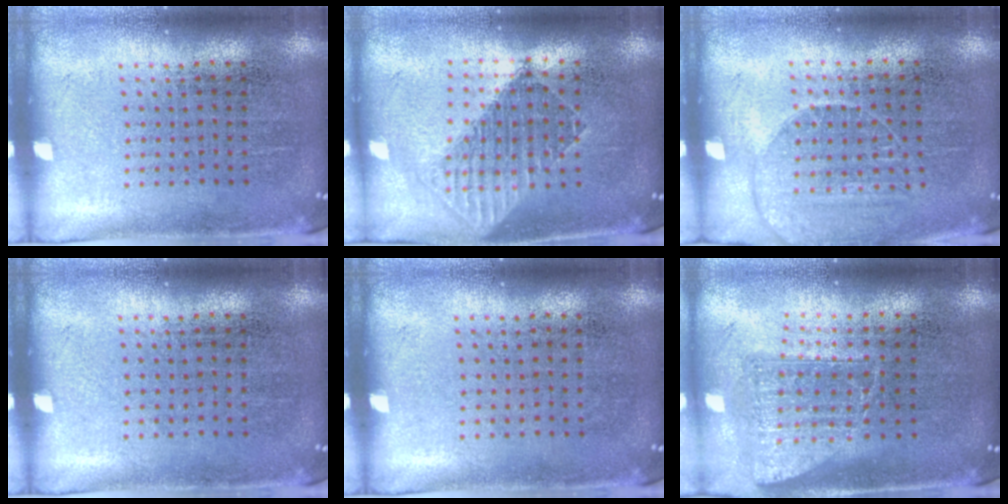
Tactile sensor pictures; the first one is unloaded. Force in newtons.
{"total": 1.7, "press": 1.4, "slide": 0.9}
{"total": 1.4, "press": 1.3, "slide": 0.6}
{"total": 0.0}
{"total": 0.0}
{"total": 1.5, "press": 1.2, "slide": 0.9}